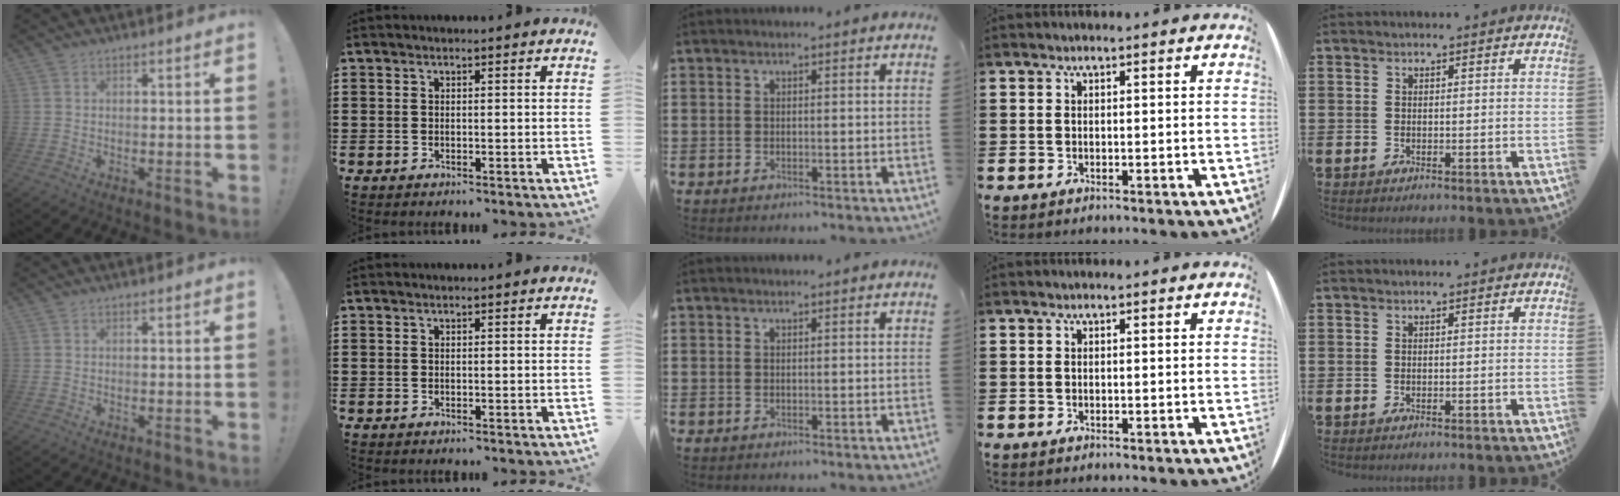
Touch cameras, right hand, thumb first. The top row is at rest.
{}